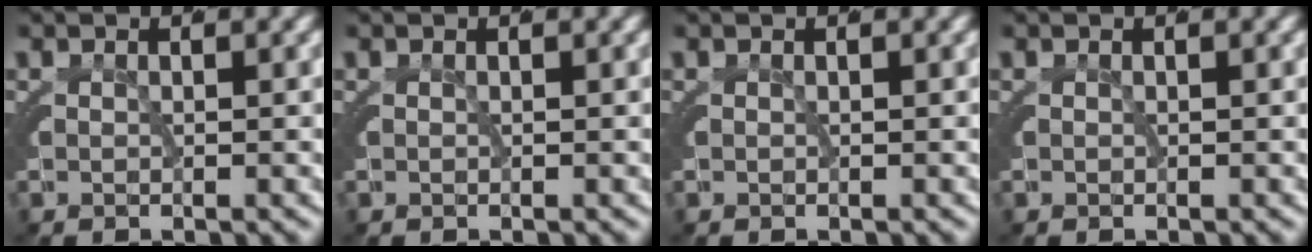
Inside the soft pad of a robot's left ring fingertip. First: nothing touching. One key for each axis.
{"total": 0.0}
{"total": 0.0}
{"total": 0.0}